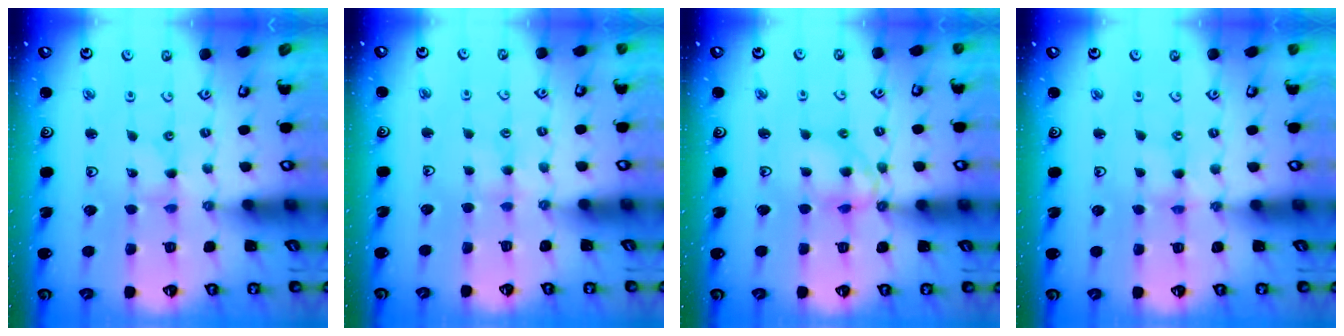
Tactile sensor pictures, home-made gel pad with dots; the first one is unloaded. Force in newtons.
{"total": 2.8, "press": 2.8, "slide": 0.4}
{"total": 10.5, "press": 10.5, "slide": 1.0}
{"total": 0.0}